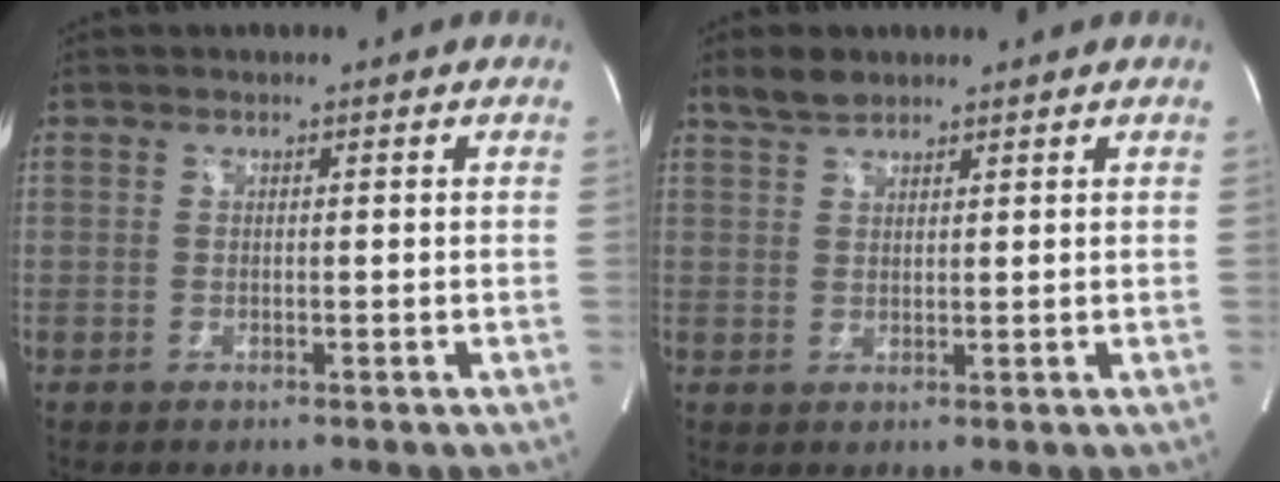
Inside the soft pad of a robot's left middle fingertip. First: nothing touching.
{"total": 3.2, "force": [2.7, 1.1, 1.2], "torque": [-0.031, 0.010, 0.055]}